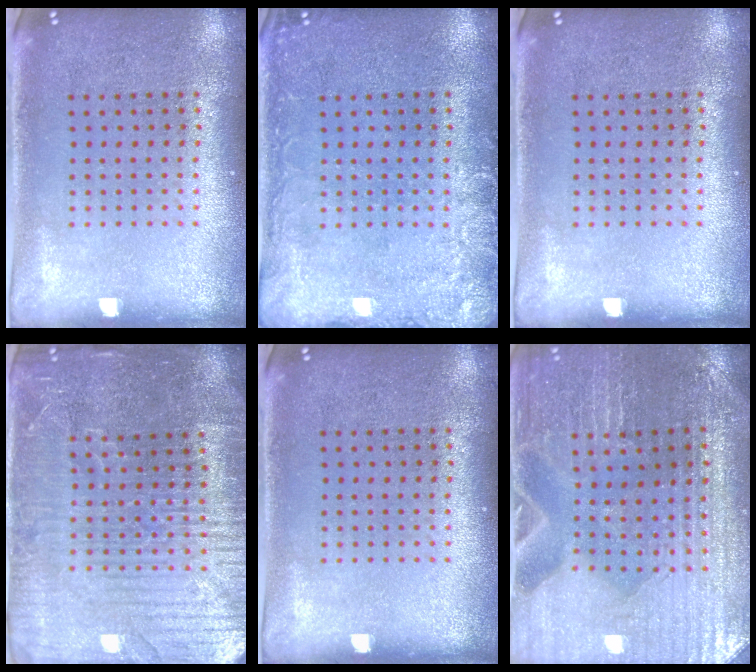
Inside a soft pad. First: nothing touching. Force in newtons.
{"total": 2.6, "press": 2.6, "slide": 0.3}
{"total": 0.0}
{"total": 4.7, "press": 4.4, "slide": 1.7}
{"total": 0.0}
{"total": 2.2, "press": 2.1, "slide": 0.2}